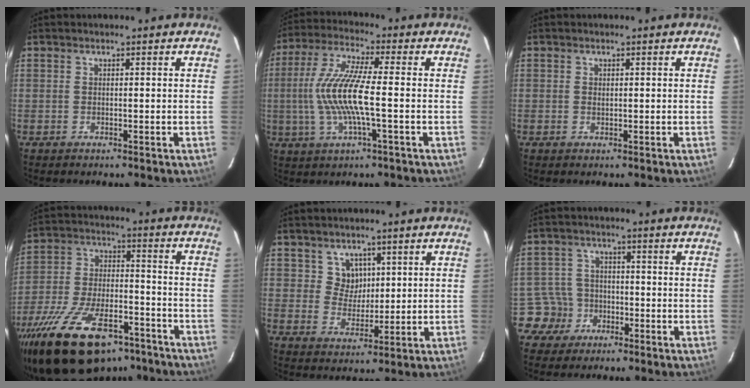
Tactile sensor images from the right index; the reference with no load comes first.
{"total": 12.2, "force": [-1.5, 1.4, 12.1], "torque": [-0.245, 0.000, -0.029]}
{"total": 0.7, "force": [0.1, 0.6, 0.3], "torque": [-0.006, 0.002, 0.002]}
{"total": 24.1, "force": [-16.7, 10.6, 13.7], "torque": [-0.270, -0.020, -0.261]}
{"total": 4.8, "force": [2.2, 4.2, 0.6], "torque": [-0.005, 0.007, 0.044]}
{"total": 5.5, "force": [-2.8, 4.7, -0.3], "torque": [-0.002, 0.025, -0.054]}